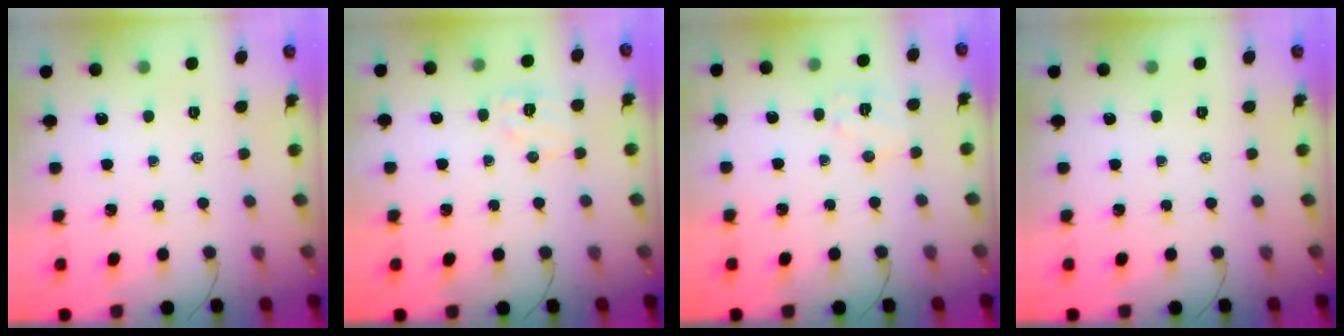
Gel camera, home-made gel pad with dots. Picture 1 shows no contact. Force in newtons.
{"total": 7.4, "press": 7.3, "slide": 1.5}
{"total": 7.3, "press": 7.2, "slide": 0.9}
{"total": 0.0}